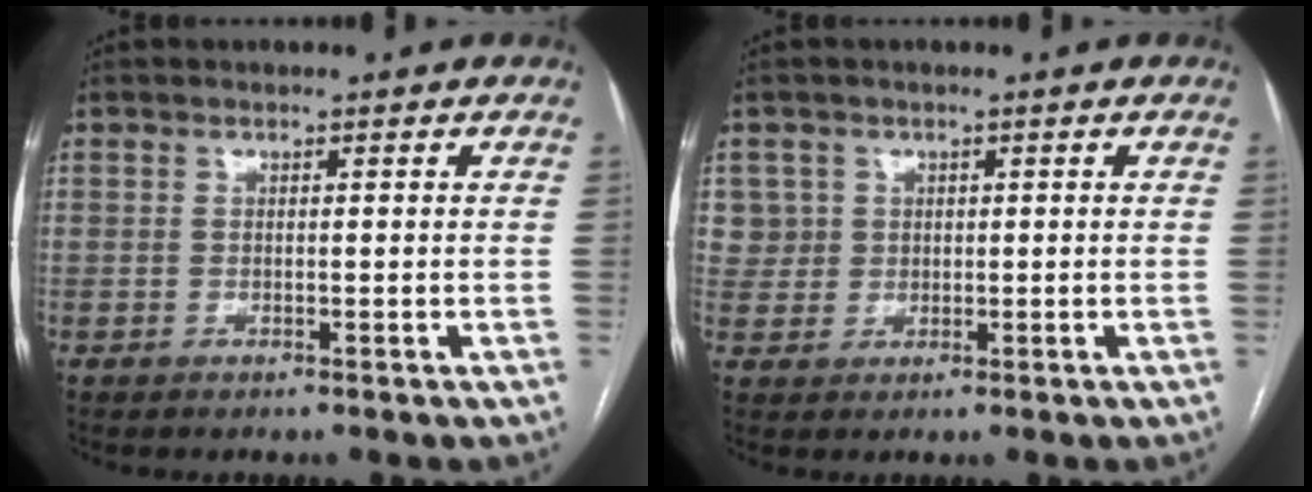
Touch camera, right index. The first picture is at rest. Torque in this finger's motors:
{"motor_torque": [-0.08, 0.08, 0.08, 0.02]}